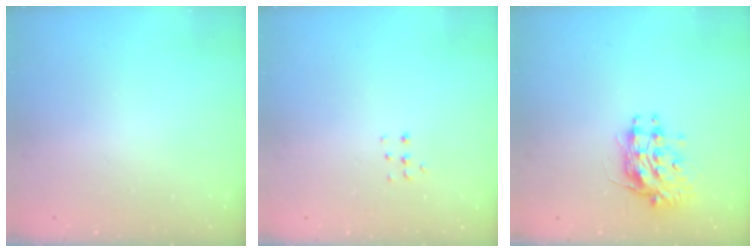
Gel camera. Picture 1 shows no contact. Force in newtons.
{"total": 3.8, "press": 3.8, "slide": 0.6}
{"total": 10.6, "press": 10.6, "slide": 0.7}